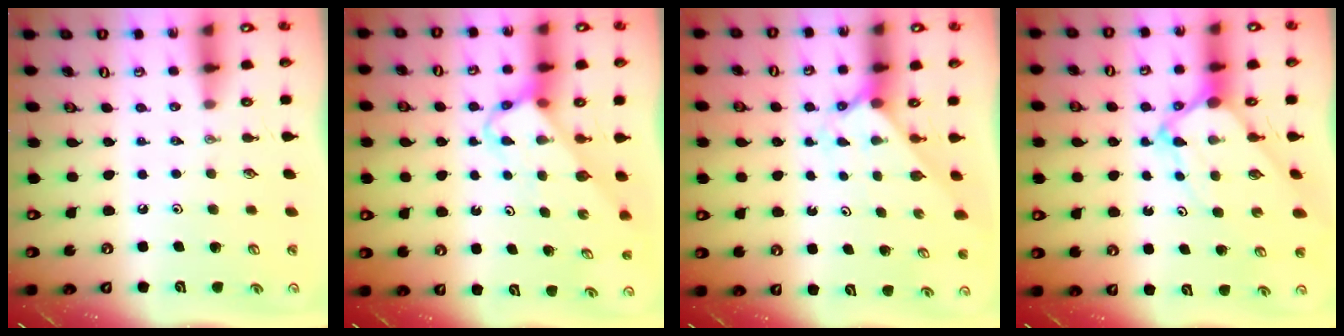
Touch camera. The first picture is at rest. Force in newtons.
{"total": 3.8, "press": 3.8, "slide": 0.2}
{"total": 2.1, "press": 2.1, "slide": 0.2}
{"total": 5.6, "press": 5.6, "slide": 0.6}